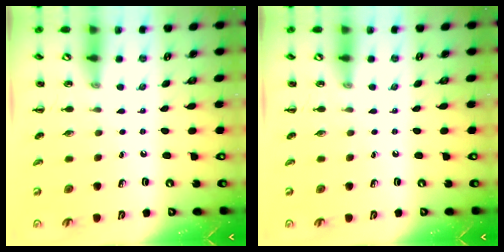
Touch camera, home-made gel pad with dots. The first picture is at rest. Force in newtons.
{"total": 0.0}